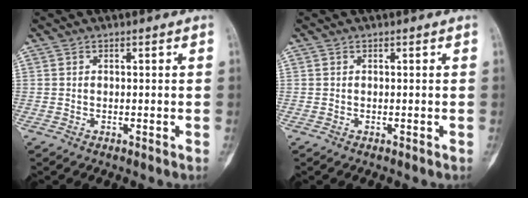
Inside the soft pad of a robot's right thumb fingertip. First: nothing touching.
{"total": 0.0}